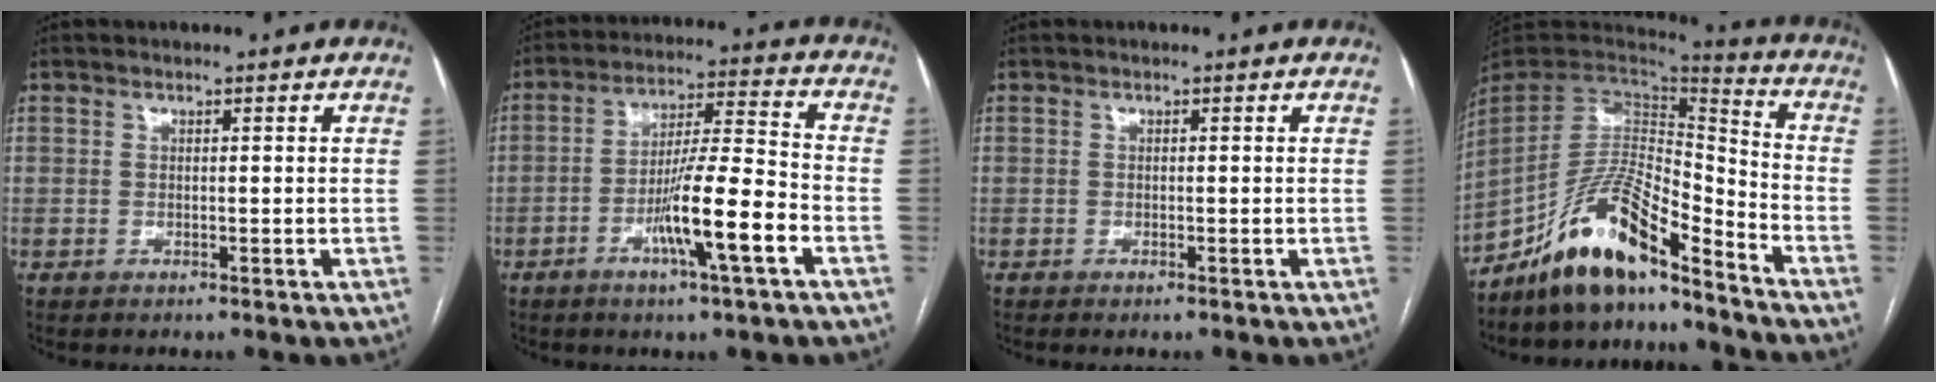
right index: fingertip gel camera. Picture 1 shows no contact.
{"total": 12.0, "force": [-4.8, 0.2, 11.0], "torque": [-0.193, 0.000, -0.083]}
{"total": 0.6, "force": [-0.5, 0.1, 0.4], "torque": [-0.010, -0.002, -0.005]}
{"total": 14.4, "force": [-11.4, 2.4, 8.4], "torque": [-0.157, 0.021, -0.205]}